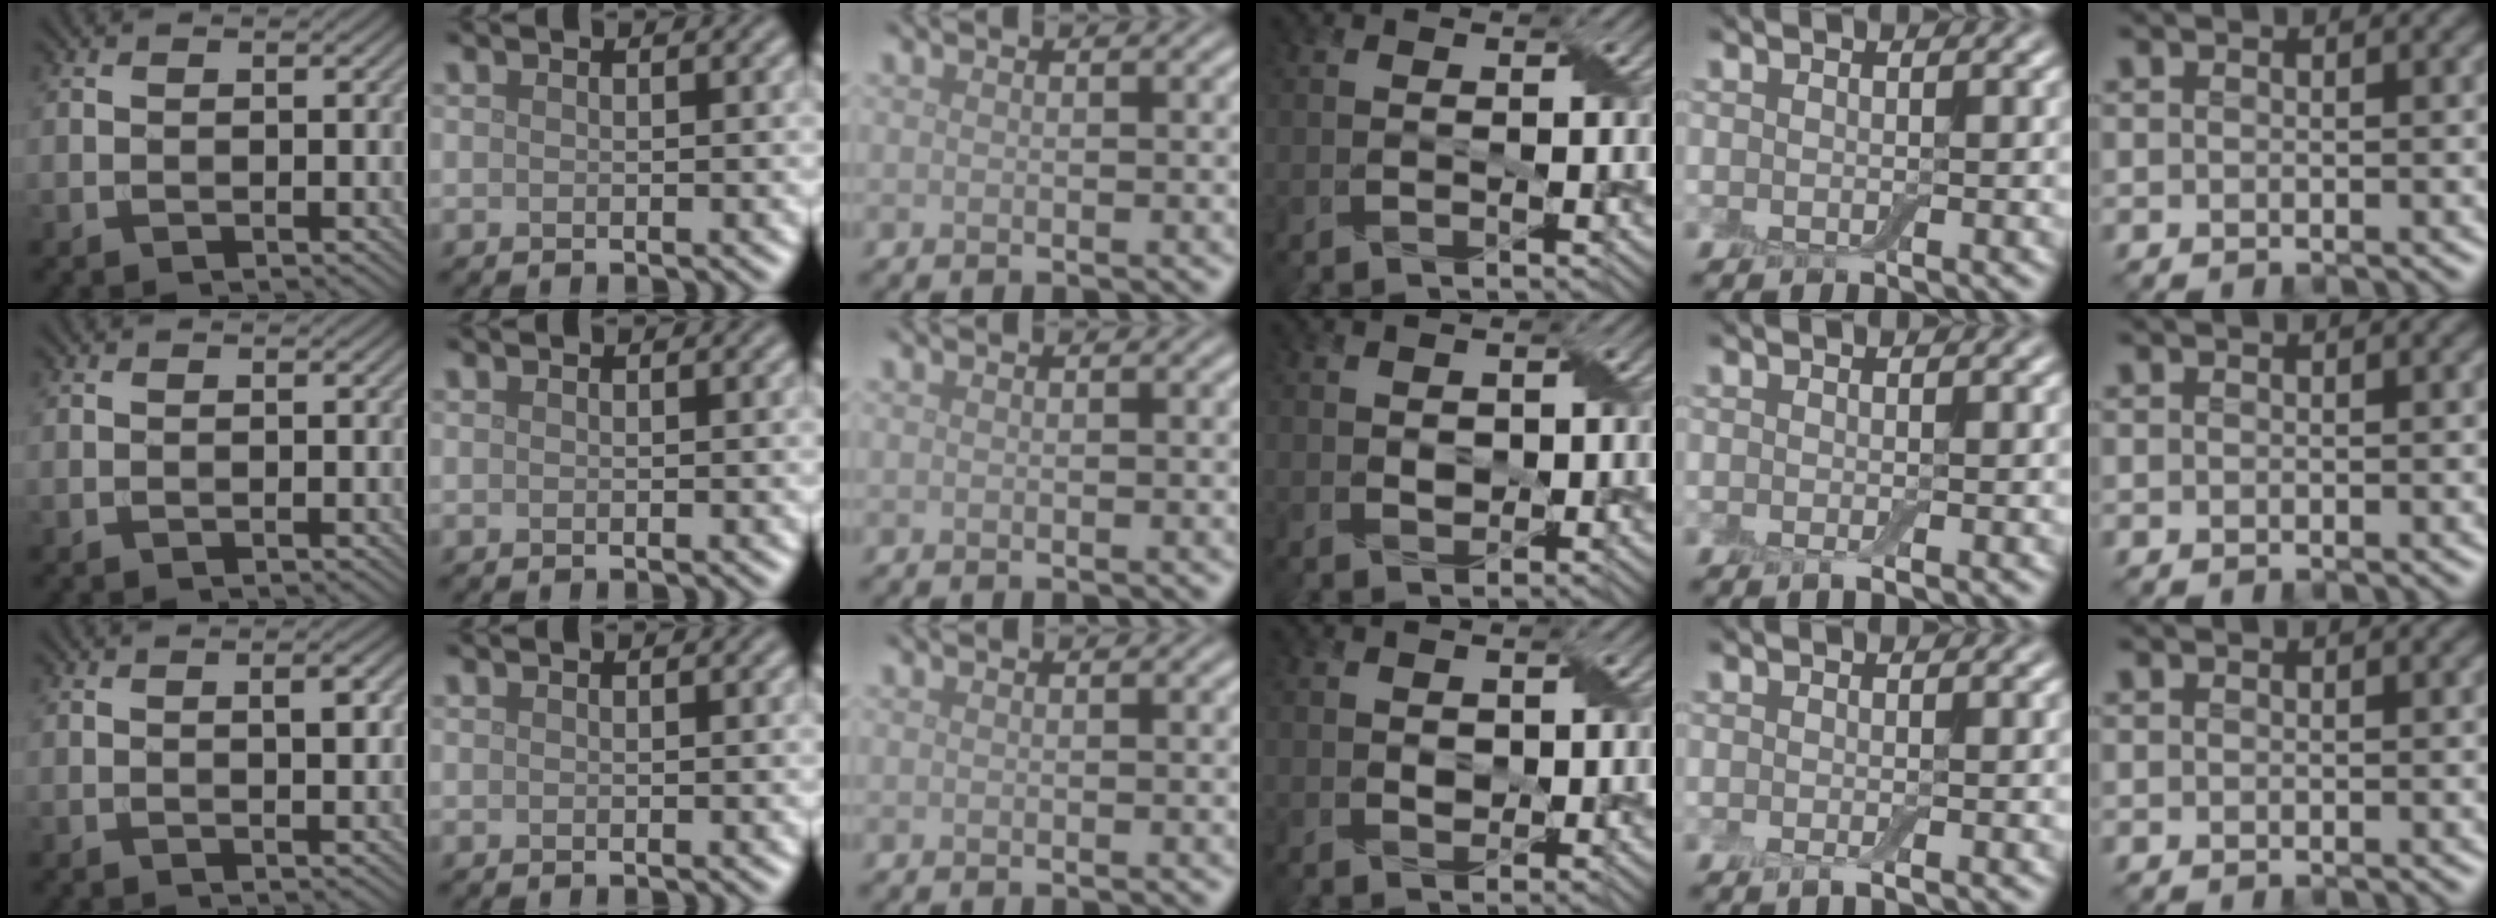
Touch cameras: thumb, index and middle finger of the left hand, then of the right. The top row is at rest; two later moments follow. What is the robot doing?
{"motion": "peel", "object": "small bumper sticker"}